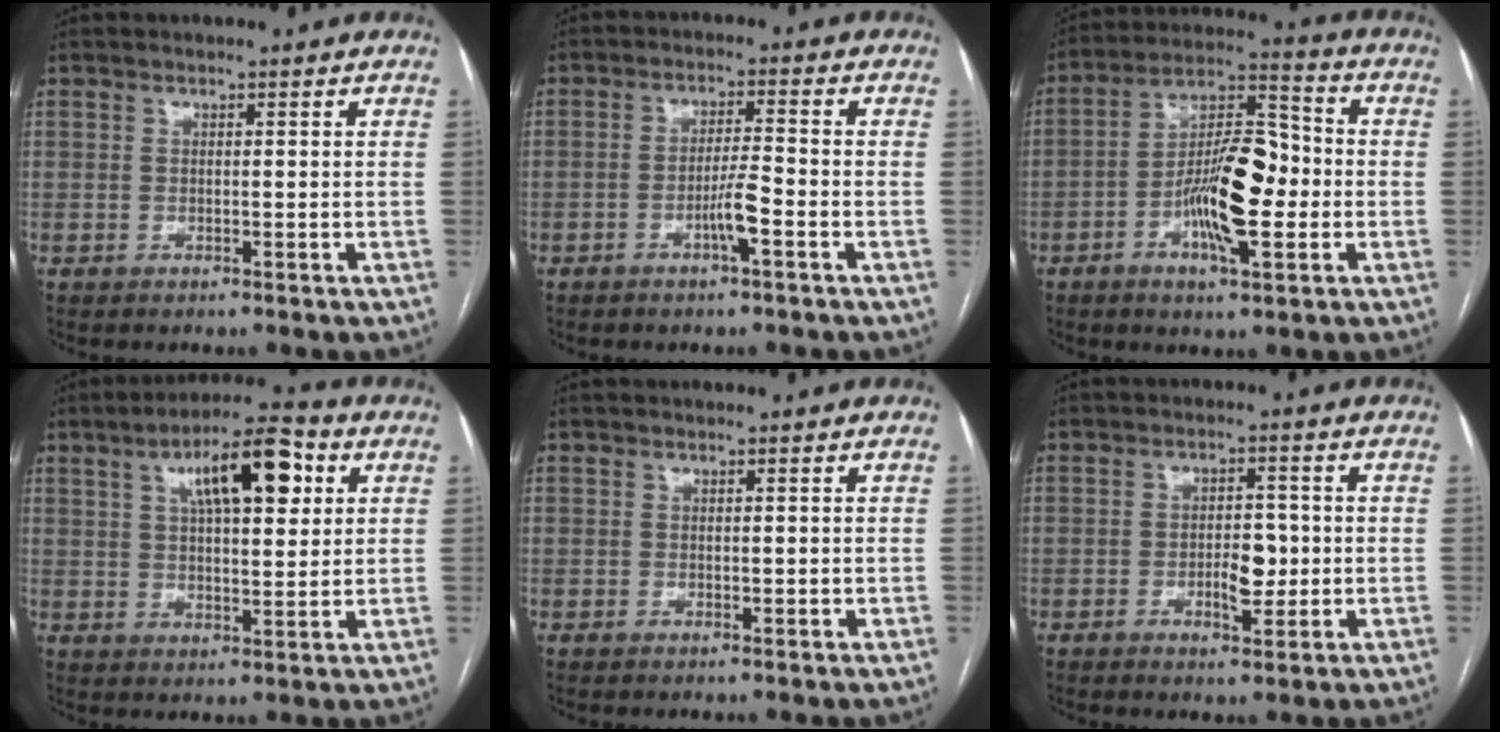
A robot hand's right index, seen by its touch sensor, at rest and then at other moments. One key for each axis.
{"total": 4.3, "fx": -1.9, "fy": 0.1, "fz": 3.8, "tx": -0.071, "ty": -0.001, "tz": -0.036}
{"total": 13.3, "fx": -2.9, "fy": 4.0, "fz": 12.4, "tx": -0.223, "ty": 0.018, "tz": -0.049}
{"total": 12.5, "fx": 4.9, "fy": 3.6, "fz": 10.9, "tx": -0.176, "ty": 0.025, "tz": 0.077}
{"total": 0.9, "fx": 0.1, "fy": 0.7, "fz": 0.6, "tx": -0.006, "ty": 0.000, "tz": 0.002}
{"total": 4.9, "fx": -0.9, "fy": 2.2, "fz": 4.3, "tx": -0.065, "ty": 0.002, "tz": -0.010}